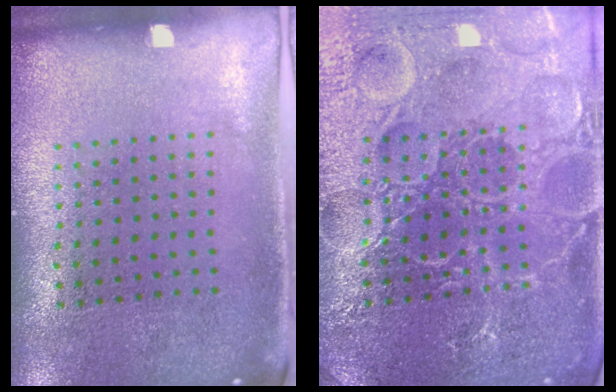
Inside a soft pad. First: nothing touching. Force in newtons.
{"total": 7.4, "press": 7.3, "slide": 0.9}